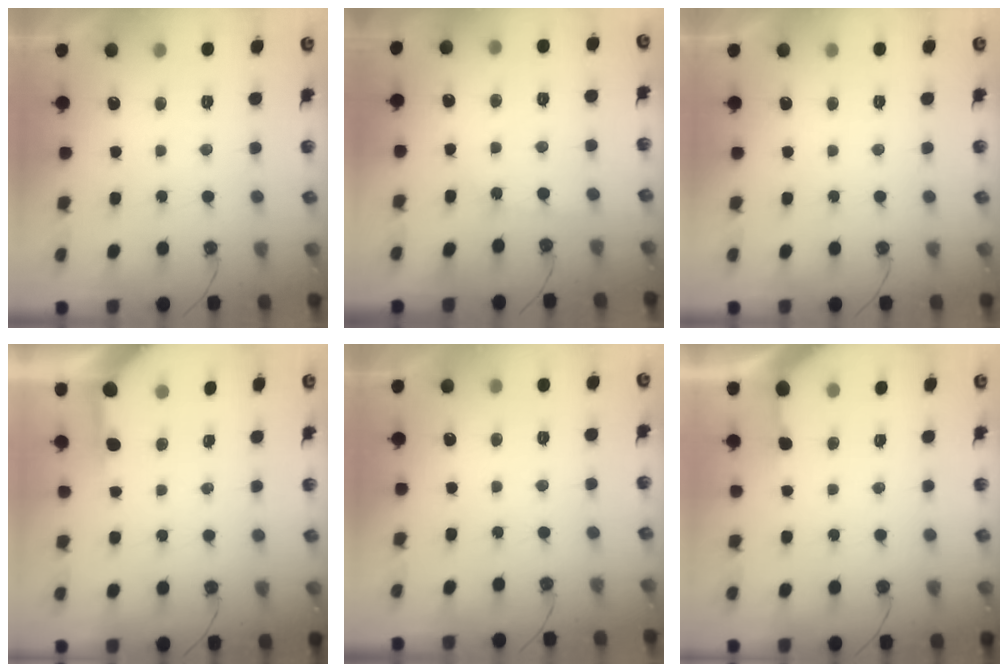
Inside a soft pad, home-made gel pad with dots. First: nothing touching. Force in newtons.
{"total": 2.7, "press": 2.7, "slide": 0.5}
{"total": 0.0}
{"total": 3.8, "press": 3.8, "slide": 0.5}
{"total": 0.0}
{"total": 2.0, "press": 2.0, "slide": 0.2}